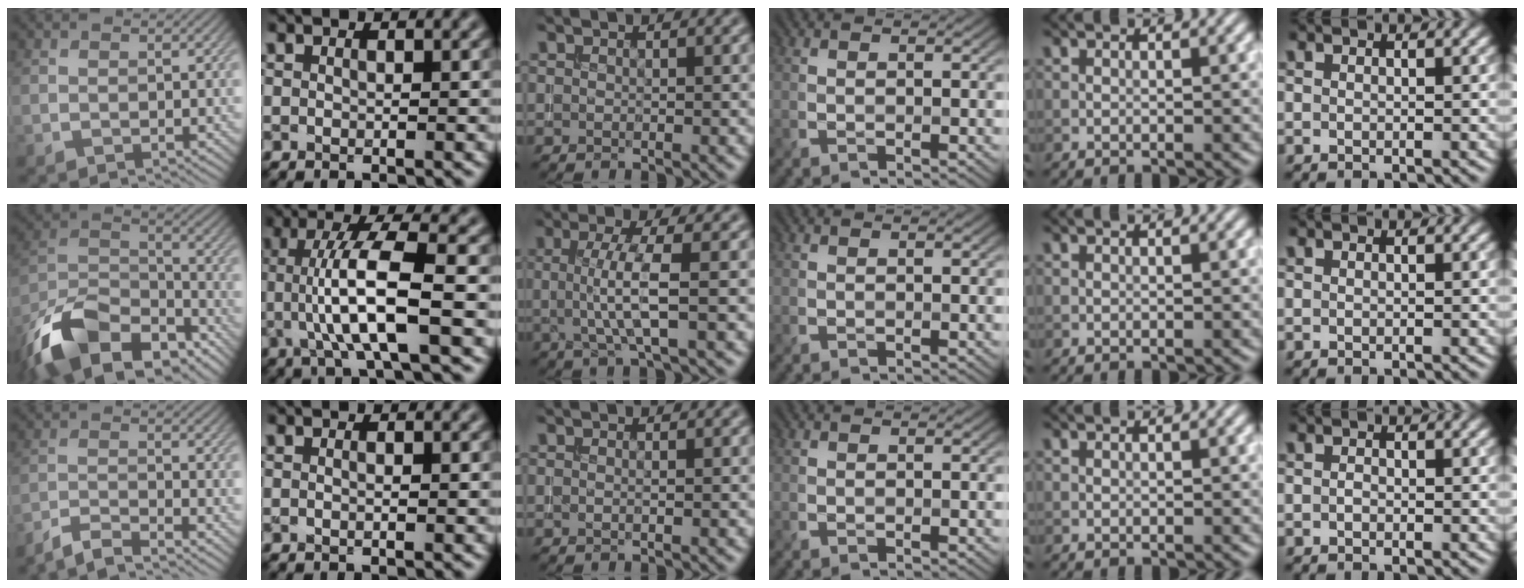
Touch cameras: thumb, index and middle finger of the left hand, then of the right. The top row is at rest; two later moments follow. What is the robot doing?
{"motion": "insert", "object": "drawer"}